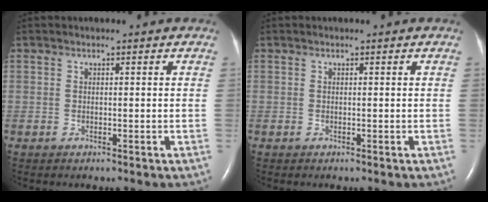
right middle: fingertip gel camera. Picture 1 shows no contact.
{"total": 0.0}